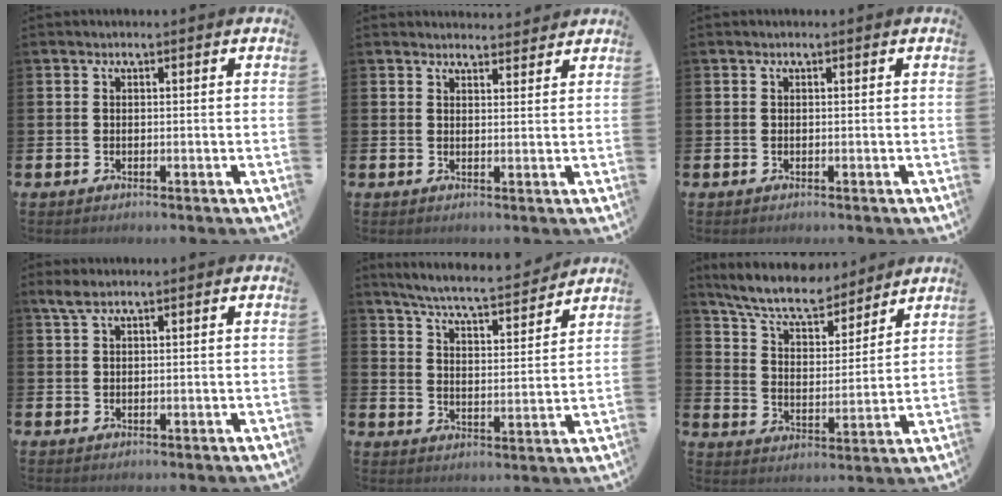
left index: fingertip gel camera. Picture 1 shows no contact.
{"total": 2.7, "force": [2.7, 0.4, -0.2], "torque": [0.012, -0.020, 0.045]}
{"total": 0.0}
{"total": 1.9, "force": [1.4, 0.4, 1.3], "torque": [-0.021, 0.001, 0.023]}
{"total": 6.3, "force": [6.0, 0.3, 1.8], "torque": [-0.059, -0.046, 0.100]}
{"total": 8.6, "force": [7.8, 2.2, 2.8], "torque": [-0.082, -0.048, 0.136]}